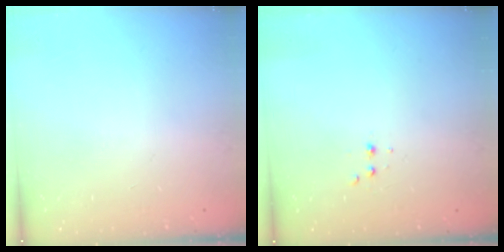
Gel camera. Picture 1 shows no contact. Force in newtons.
{"total": 2.5, "press": 2.4, "slide": 0.5}